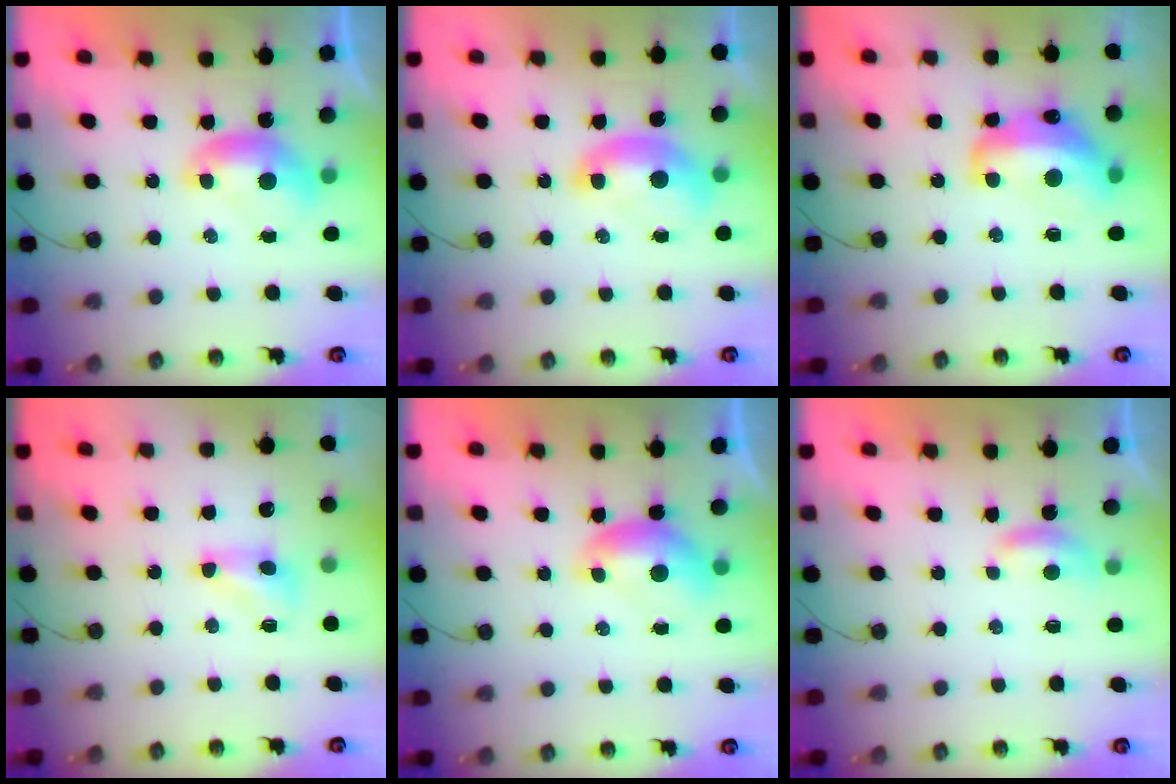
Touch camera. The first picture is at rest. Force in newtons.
{"total": 2.4, "press": 2.3, "slide": 0.6}
{"total": 8.9, "press": 8.9, "slide": 1.1}
{"total": 2.8, "press": 2.8, "slide": 0.6}
{"total": 0.5, "press": 0.2, "slide": 0.5}
{"total": 1.9, "press": 1.8, "slide": 0.4}